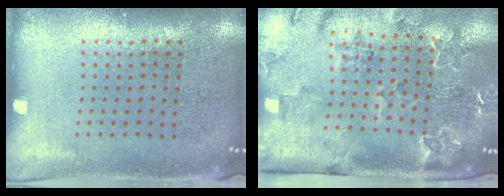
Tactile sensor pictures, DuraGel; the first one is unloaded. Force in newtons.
{"total": 2.3, "press": 2.3, "slide": 0.1}